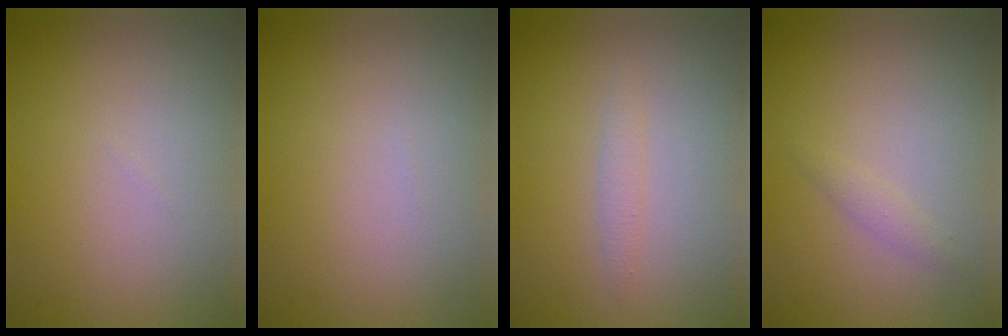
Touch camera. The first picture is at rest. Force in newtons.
{"total": 0.0}
{"total": 0.9, "press": 0.9, "slide": 0.2}
{"total": 0.9, "press": 0.9, "slide": 0.1}